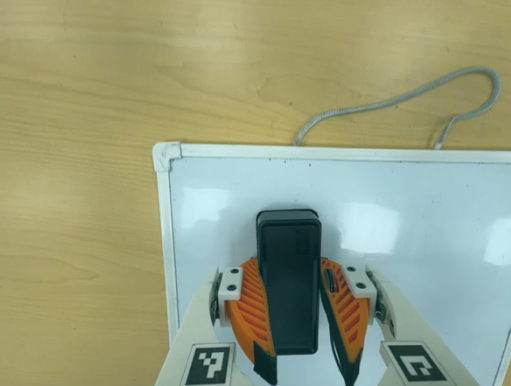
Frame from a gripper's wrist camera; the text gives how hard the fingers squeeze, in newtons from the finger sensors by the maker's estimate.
{"total": 15.3, "left": 15.3, "right": 15.2}